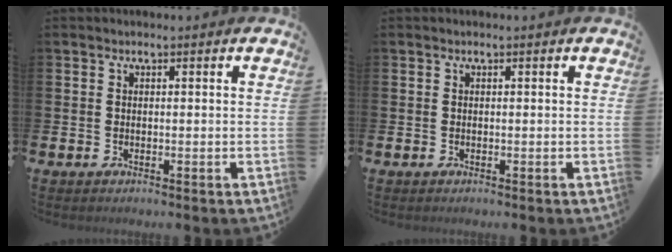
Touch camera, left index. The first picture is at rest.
{"total": 0.0}